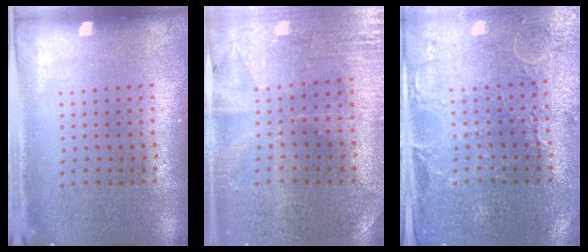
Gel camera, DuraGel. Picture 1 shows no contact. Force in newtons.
{"total": 0.7, "press": 0.6, "slide": 0.3}
{"total": 0.6, "press": 0.3, "slide": 0.5}